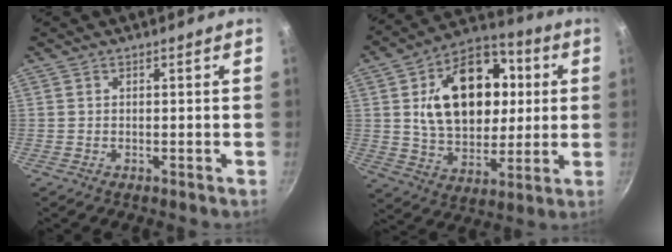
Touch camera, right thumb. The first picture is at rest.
{"total": 22.9, "force": [4.1, 15.7, 16.2], "torque": [-0.224, 0.013, 0.064]}